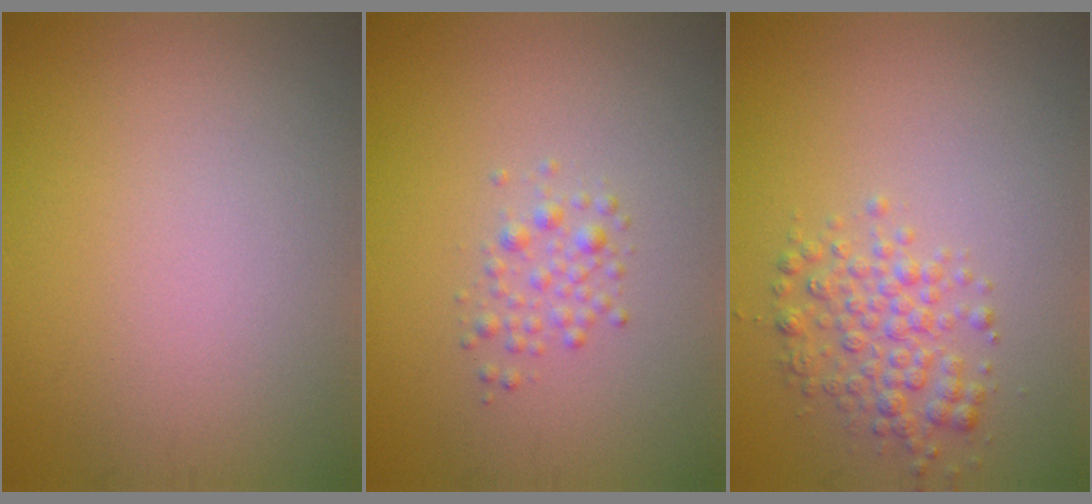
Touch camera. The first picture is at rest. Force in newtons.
{"total": 1.5, "press": 1.5, "slide": 0.0}
{"total": 2.9, "press": 2.9, "slide": 0.1}